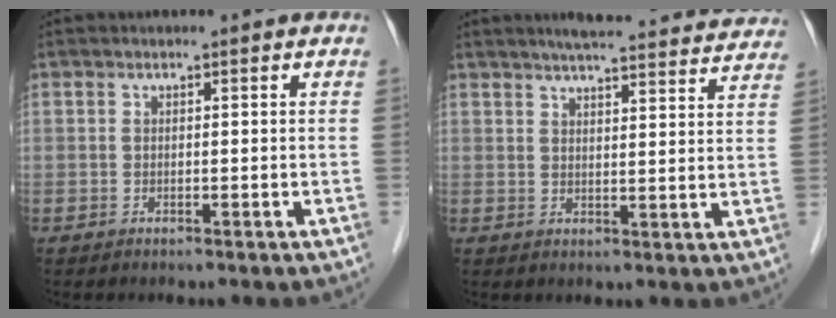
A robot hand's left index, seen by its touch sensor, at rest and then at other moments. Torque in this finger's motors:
{"motor_torque": [0.85, -0.88, 0.03, 0.03]}